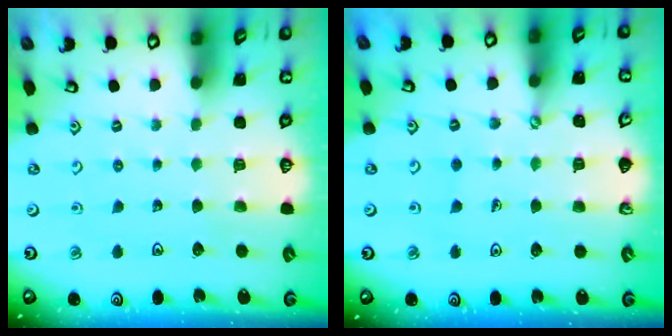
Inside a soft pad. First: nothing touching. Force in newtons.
{"total": 1.9, "press": 1.9, "slide": 0.1}